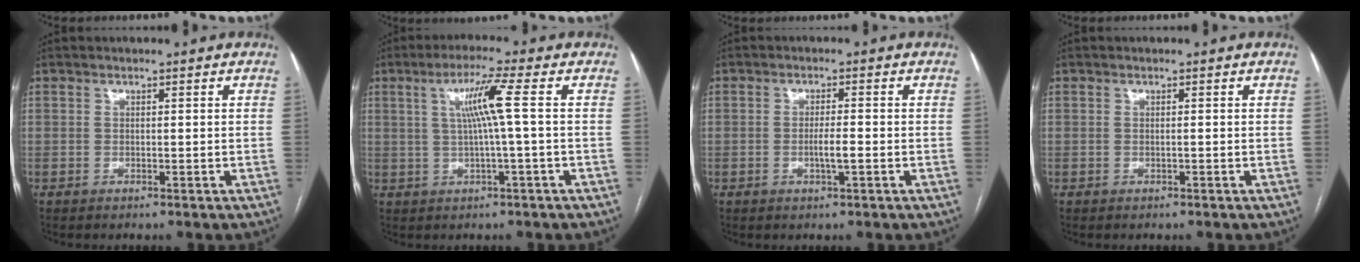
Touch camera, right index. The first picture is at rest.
{"total": 6.2, "force": [1.0, -1.2, 6.0], "torque": [-0.111, 0.009, 0.023]}
{"total": 2.8, "force": [-0.8, 0.2, 2.7], "torque": [-0.049, -0.002, -0.014]}
{"total": 0.0}